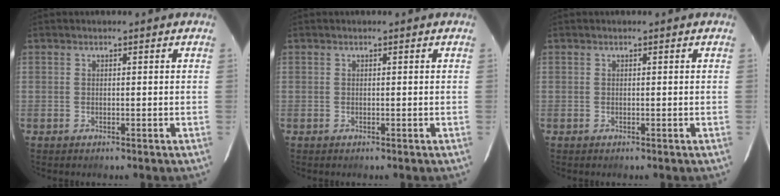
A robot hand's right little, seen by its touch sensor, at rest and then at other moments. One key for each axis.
{"total": 0.0}
{"total": 0.0}